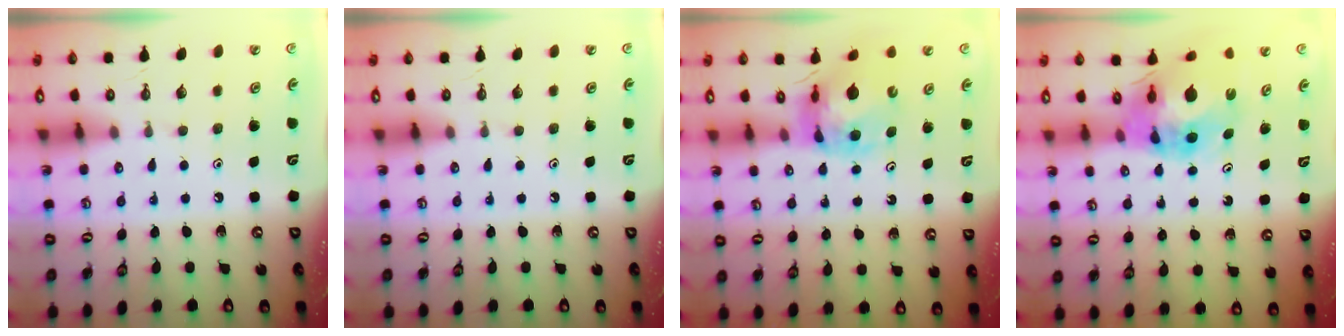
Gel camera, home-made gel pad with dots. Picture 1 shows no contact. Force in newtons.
{"total": 0.0}
{"total": 12.2, "press": 12.1, "slide": 1.4}
{"total": 13.2, "press": 13.1, "slide": 1.5}